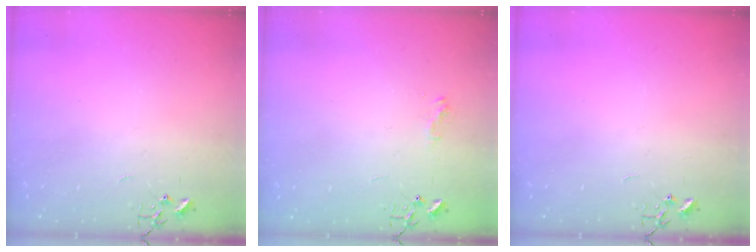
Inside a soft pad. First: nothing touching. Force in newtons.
{"total": 6.6, "press": 6.5, "slide": 0.8}
{"total": 0.0}